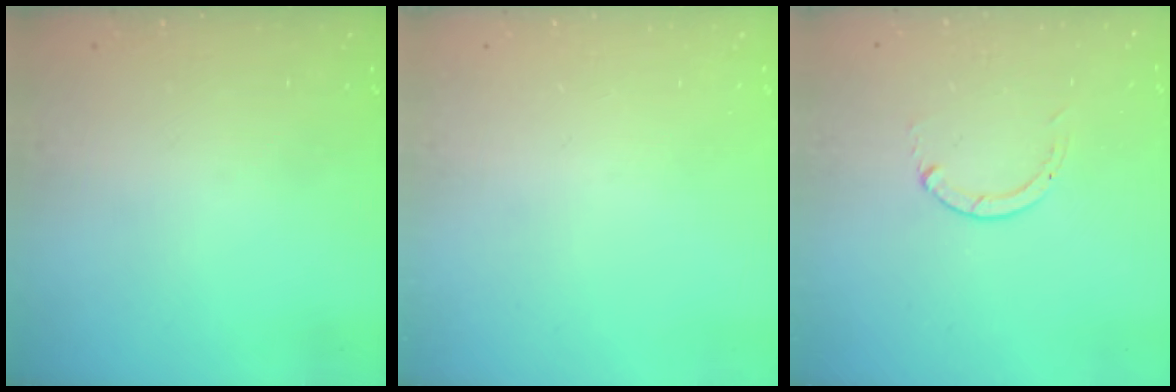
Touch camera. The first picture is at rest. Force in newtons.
{"total": 0.0}
{"total": 0.0}